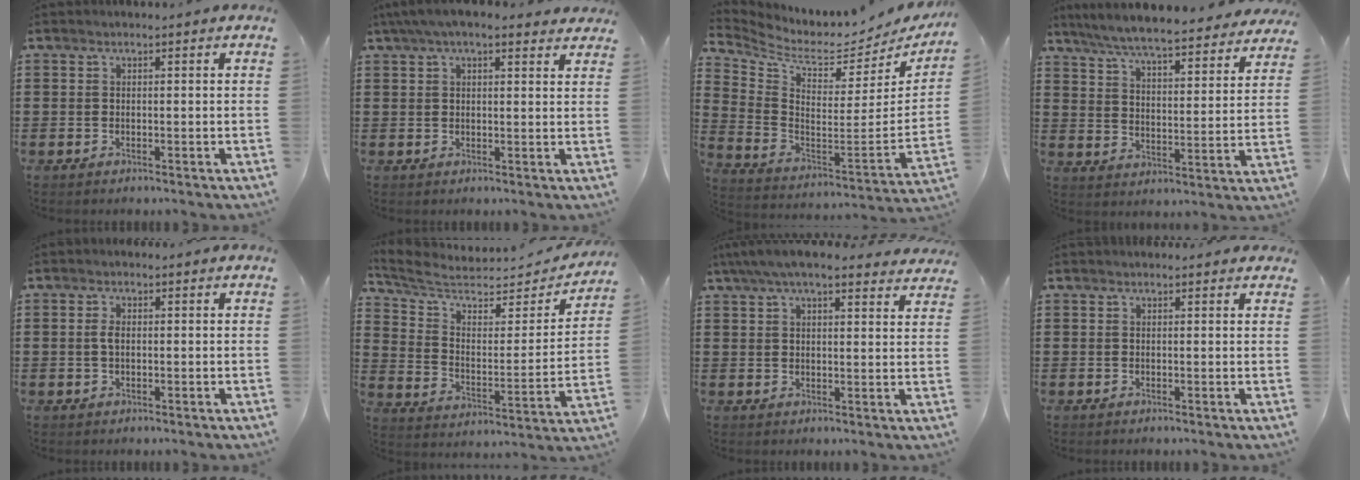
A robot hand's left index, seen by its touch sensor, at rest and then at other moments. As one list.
[{"total": 5.0, "force": [3.8, 1.3, 3.0], "torque": [-0.068, 0.002, 0.069]}, {"total": 5.1, "force": [4.0, 2.2, 2.3], "torque": [-0.065, -0.052, 0.063]}, {"total": 6.6, "force": [6.2, -0.1, 2.3], "torque": [-0.073, -0.045, 0.105]}, {"total": 1.8, "force": [0.1, 0.8, 1.6], "torque": [-0.040, 0.000, -0.002]}, {"total": 6.3, "force": [5.0, 2.5, 3.0], "torque": [-0.085, -0.038, 0.084]}, {"total": 6.3, "force": [5.4, 1.2, 3.2], "torque": [-0.077, -0.006, 0.099]}, {"total": 0.7, "force": [0.6, 0.2, 0.3], "torque": [-0.007, 0.001, 0.012]}]